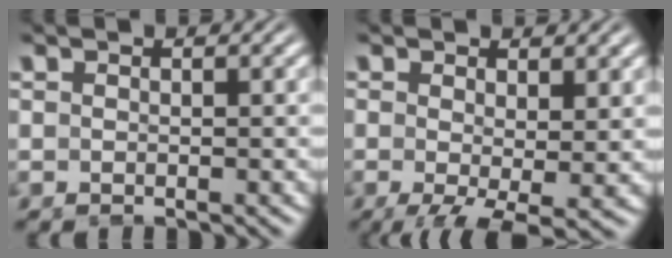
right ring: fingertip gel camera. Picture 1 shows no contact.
{"total": 5.4, "force": [-3.7, 1.3, 3.7], "torque": [-0.053, -0.040, -0.037]}